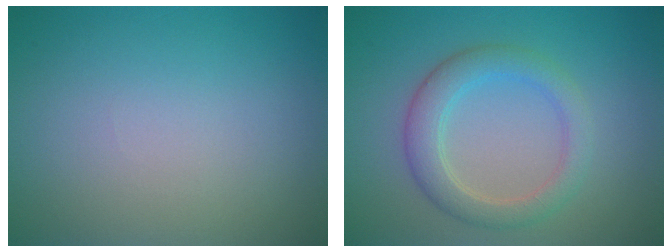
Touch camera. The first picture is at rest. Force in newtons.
{"total": 3.5, "press": 3.5, "slide": 0.0}